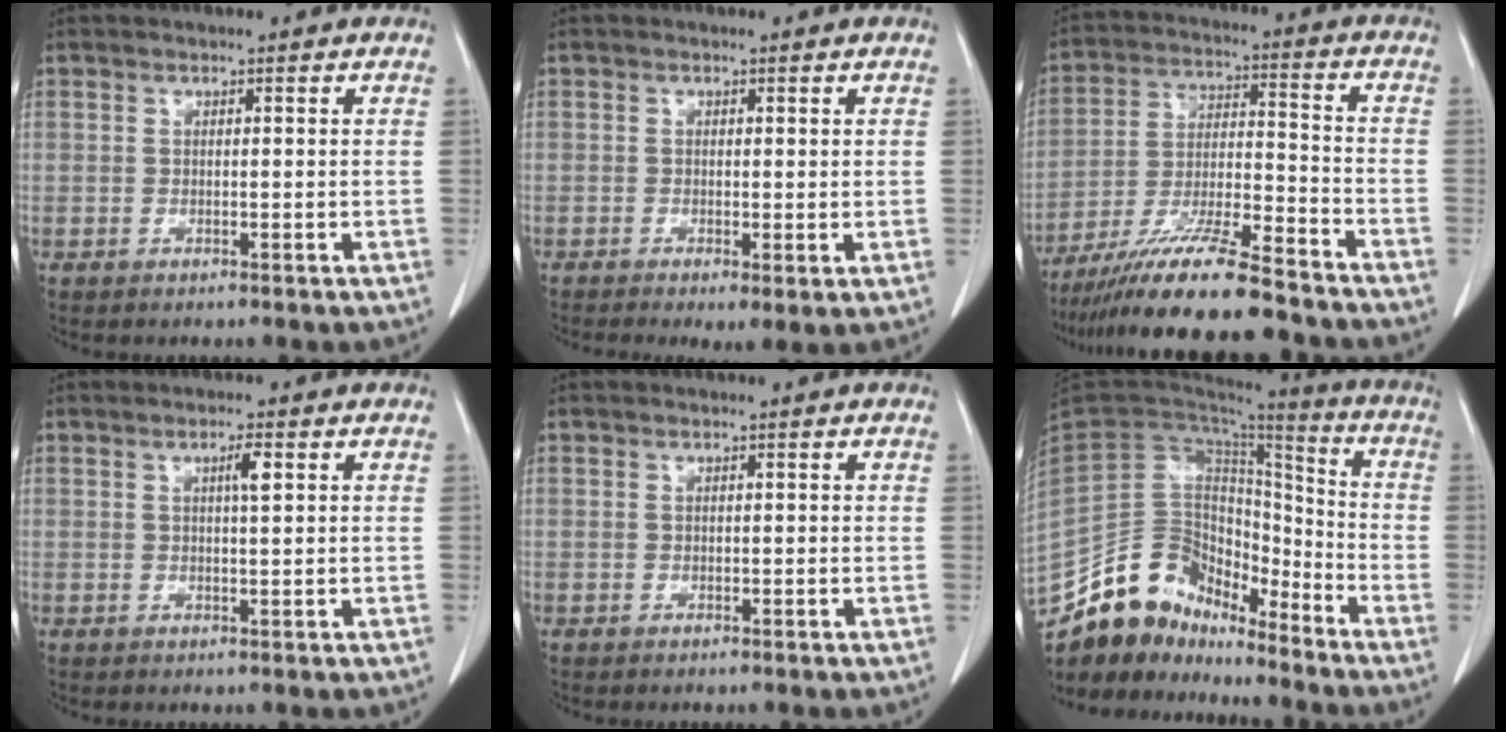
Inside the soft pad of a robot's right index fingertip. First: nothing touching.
{"total": 3.5, "force": [-1.2, 1.2, 3.1], "torque": [-0.046, -0.012, -0.017]}
{"total": 16.7, "force": [-14.0, 0.6, 9.2], "torque": [-0.180, -0.021, -0.245]}
{"total": 2.2, "force": [0.8, 0.1, 2.0], "torque": [-0.036, 0.000, 0.012]}
{"total": 0.0}
{"total": 15.4, "force": [-12.9, 7.0, 4.8], "torque": [-0.073, 0.060, -0.233]}